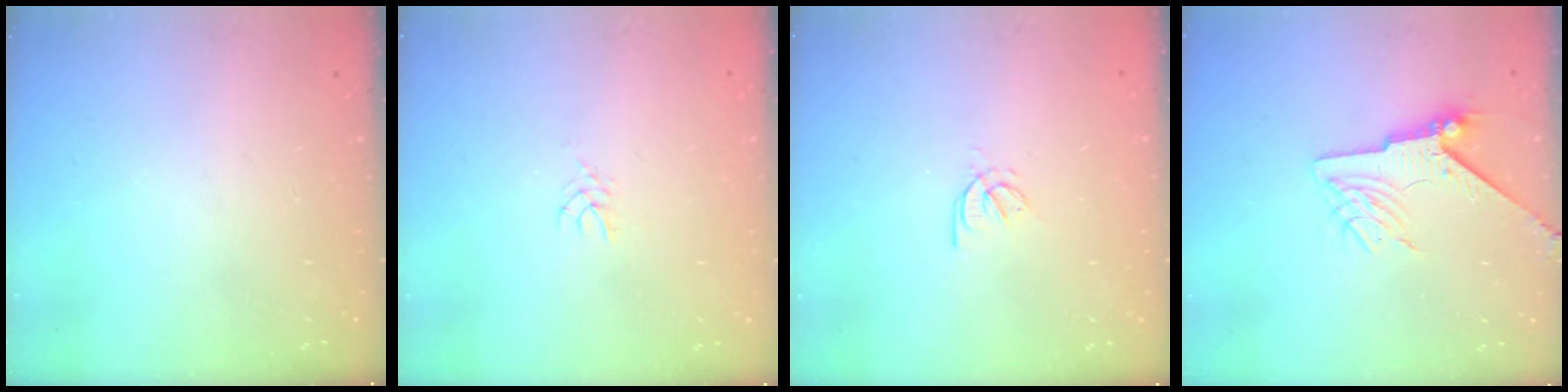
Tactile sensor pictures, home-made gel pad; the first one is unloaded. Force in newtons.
{"total": 2.5, "press": 2.4, "slide": 0.4}
{"total": 1.7, "press": 1.6, "slide": 0.5}
{"total": 7.0, "press": 6.9, "slide": 1.1}